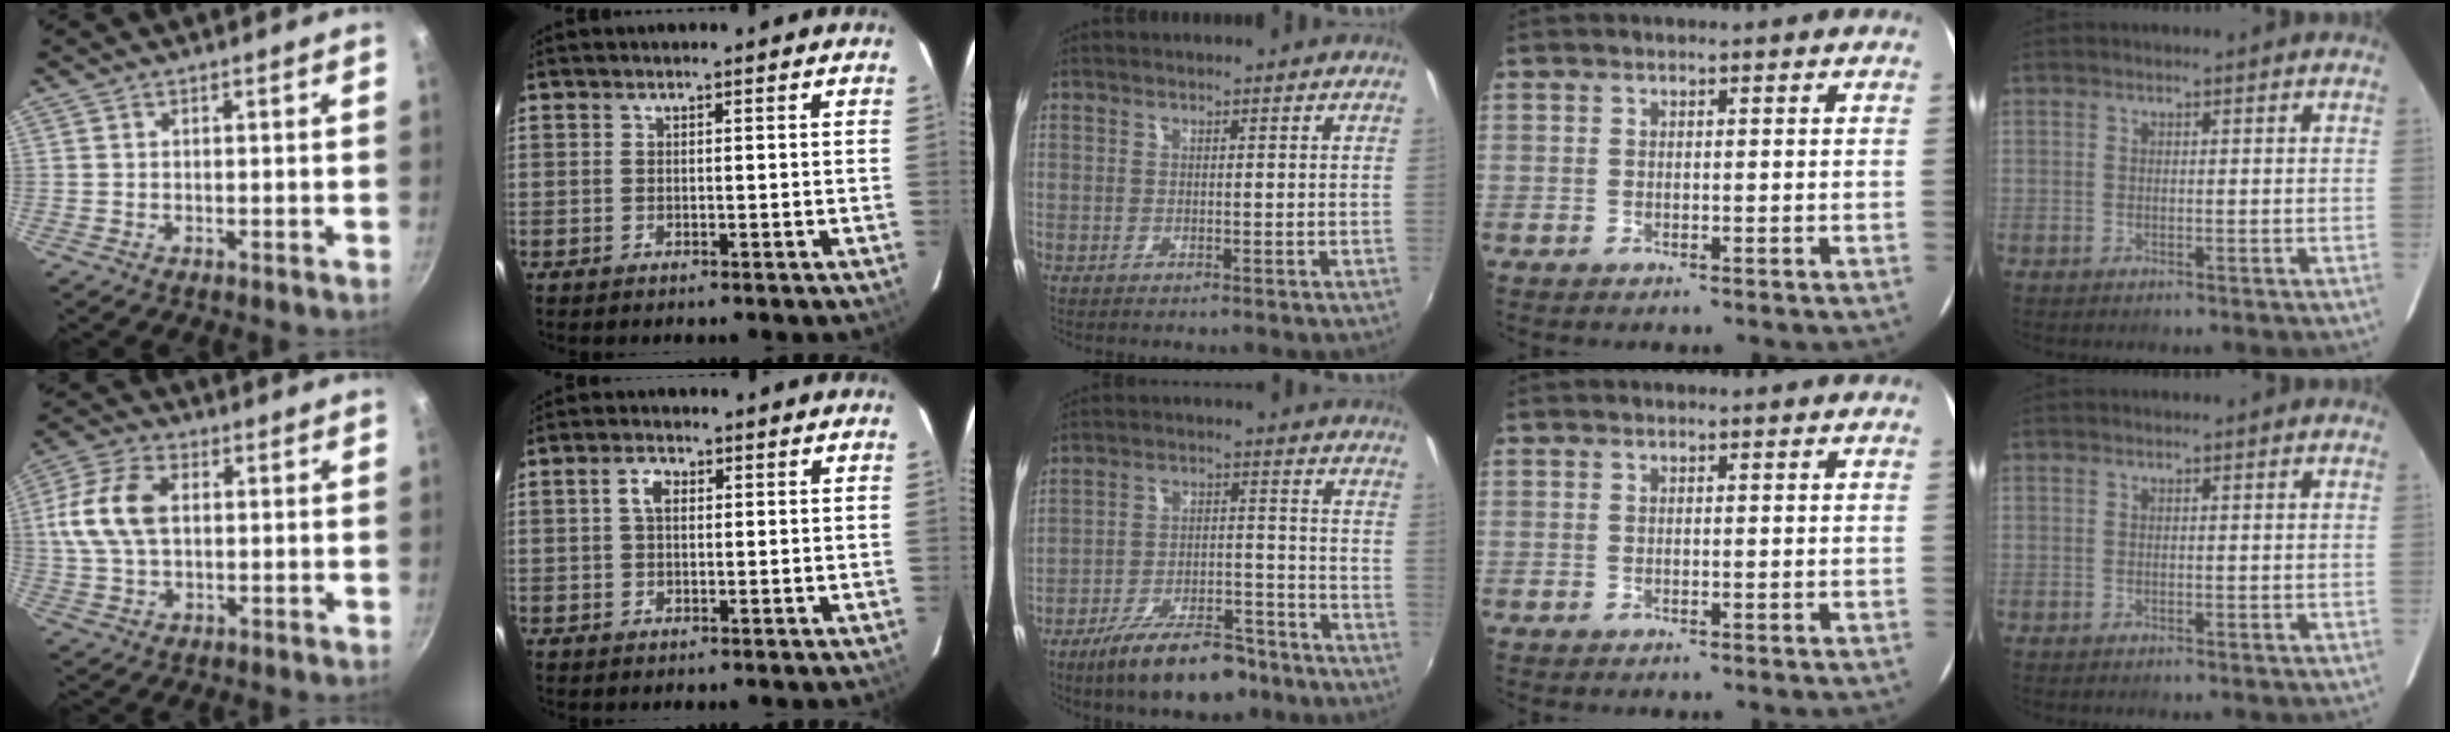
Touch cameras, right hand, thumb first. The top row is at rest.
{"thumb": {"total": 11.8, "force": [1.6, 7.5, 9.0], "torque": [-0.172, 0.017, 0.021]}, "index": {"total": 2.9, "force": [0.6, 1.8, 2.2], "torque": [-0.043, 0.010, 0.012]}, "middle": {"total": 14.2, "force": [-10.6, 5.1, 8.0], "torque": [-0.149, 0.002, -0.159]}}